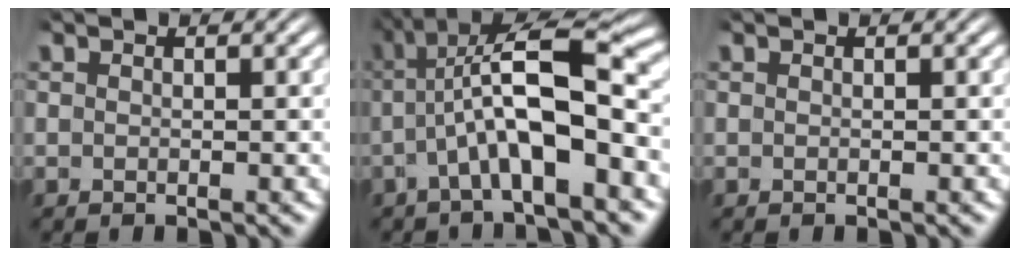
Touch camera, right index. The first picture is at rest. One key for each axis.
{"total": 9.5, "fx": 0.9, "fy": 3.9, "fz": 8.6, "tx": -0.142, "ty": 0.006, "tz": 0.013}
{"total": 0.0}